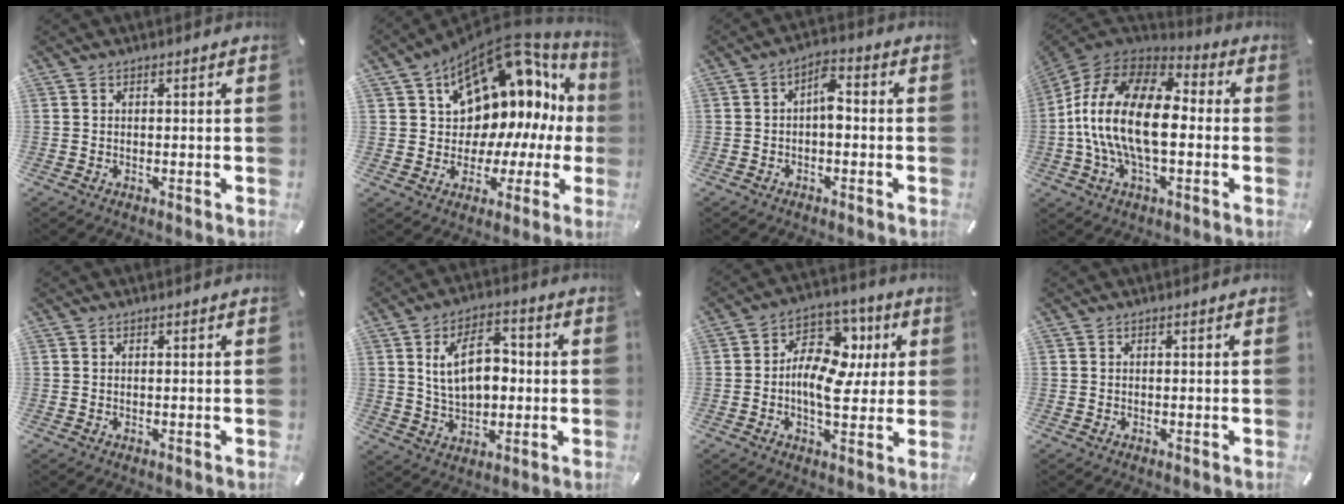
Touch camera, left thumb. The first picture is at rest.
{"total": 14.8, "force": [8.4, 9.9, 7.2], "torque": [-0.102, -0.091, 0.146]}
{"total": 5.3, "force": [-1.1, 3.0, 4.3], "torque": [-0.069, 0.019, -0.023]}
{"total": 21.5, "force": [-2.7, 11.8, 17.7], "torque": [-0.360, 0.021, -0.043]}
{"total": 0.0}
{"total": 12.5, "force": [1.7, 8.1, 9.3], "torque": [-0.159, 0.007, 0.029]}
{"total": 13.9, "force": [1.0, 9.8, 9.9], "torque": [-0.161, -0.009, 0.017]}
{"total": 0.0}